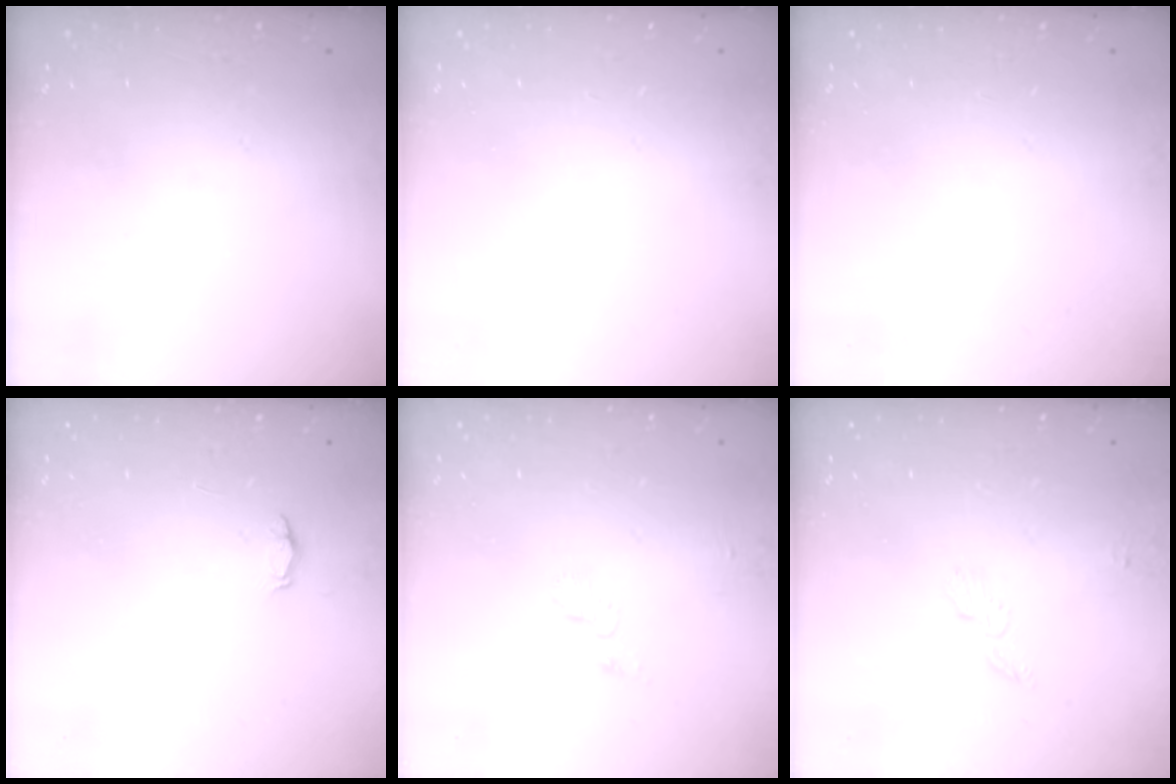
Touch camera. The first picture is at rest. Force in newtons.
{"total": 0.0}
{"total": 0.0}
{"total": 2.2, "press": 2.2, "slide": 0.3}
{"total": 3.7, "press": 3.6, "slide": 0.4}
{"total": 4.7, "press": 4.7, "slide": 0.4}